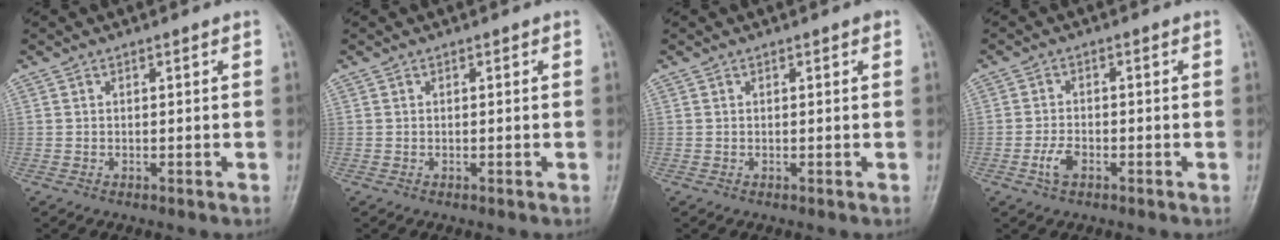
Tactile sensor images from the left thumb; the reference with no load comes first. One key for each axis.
{"total": 0.0}
{"total": 0.6, "fx": 0.4, "fy": 0.1, "fz": 0.5, "tx": -0.007, "ty": 0.001, "tz": 0.002}
{"total": 3.2, "fx": -1.5, "fy": 1.7, "fz": 2.3, "tx": -0.046, "ty": 0.010, "tz": -0.029}